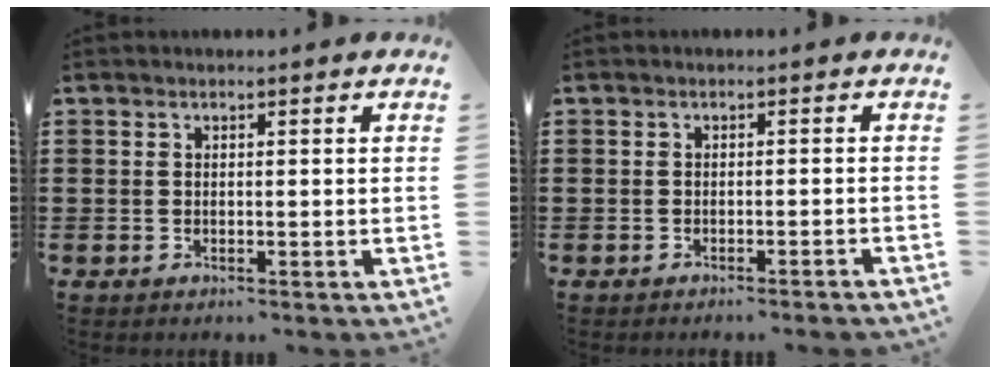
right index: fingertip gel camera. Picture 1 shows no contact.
{"total": 0.9, "force": [-0.8, -0.1, 0.2], "torque": [-0.004, 0.002, -0.017]}